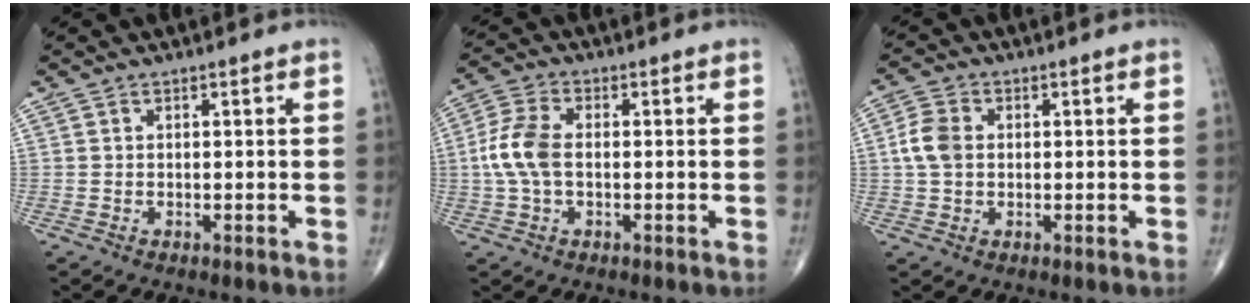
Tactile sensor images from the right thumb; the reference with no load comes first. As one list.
[{"total": 7.6, "force": [-0.2, 4.4, 6.3], "torque": [-0.147, 0.017, -0.010]}, {"total": 5.2, "force": [0.4, 3.8, 3.5], "torque": [-0.075, 0.009, 0.002]}]